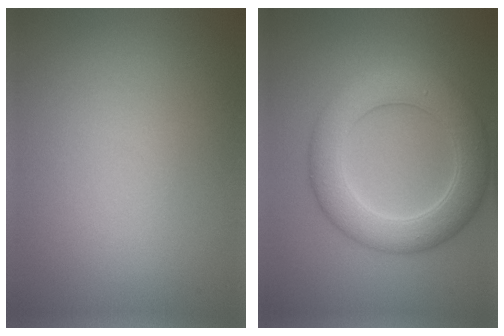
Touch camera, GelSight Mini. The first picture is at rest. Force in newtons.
{"total": 6.6, "press": 6.6, "slide": 0.4}